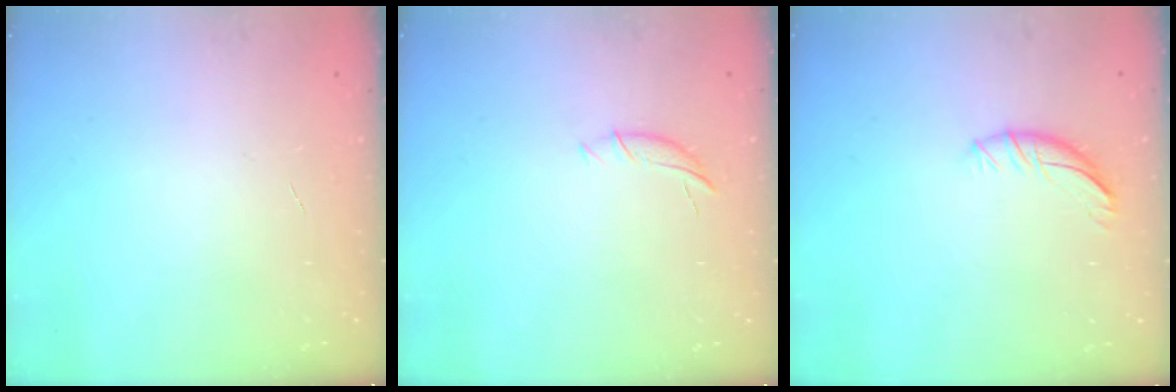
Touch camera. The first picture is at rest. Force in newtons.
{"total": 4.5, "press": 4.4, "slide": 0.7}
{"total": 7.5, "press": 7.5, "slide": 0.7}